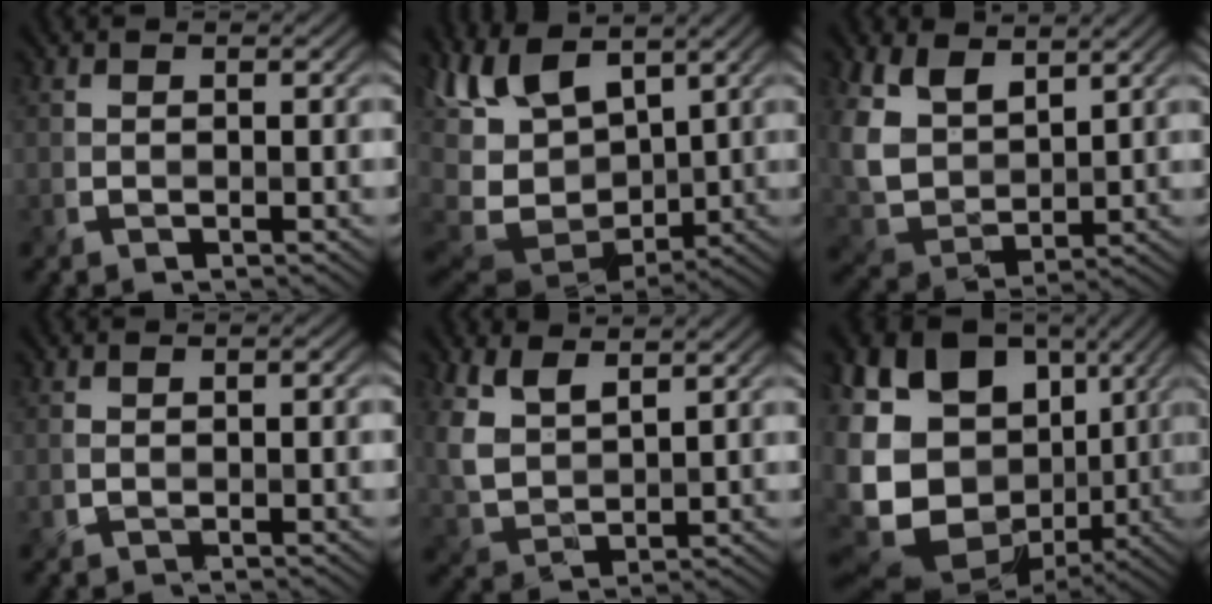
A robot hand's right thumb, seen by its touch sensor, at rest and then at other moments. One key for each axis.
{"total": 12.4, "fx": 2.6, "fy": 7.1, "fz": 9.9, "tx": -0.250, "ty": -0.002, "tz": 0.045}
{"total": 9.1, "fx": 5.0, "fy": 5.3, "fz": 5.5, "tx": -0.154, "ty": 0.006, "tz": 0.094}
{"total": 1.2, "fx": -0.2, "fy": 0.5, "fz": 1.1, "tx": -0.019, "ty": 0.002, "tz": -0.001}
{"total": 6.3, "fx": 3.8, "fy": 2.9, "fz": 4.1, "tx": -0.111, "ty": 0.000, "tz": 0.081}
{"total": 19.6, "fx": -0.3, "fy": 15.1, "fz": 12.6, "tx": -0.288, "ty": -0.017, "tz": 0.019}